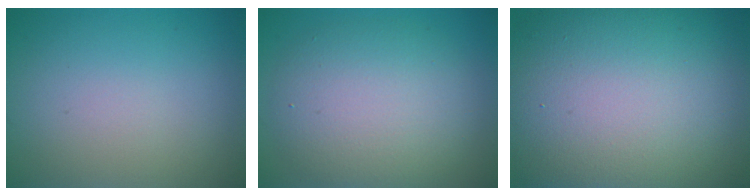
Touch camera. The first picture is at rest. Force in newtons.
{"total": 7.0, "press": 7.0, "slide": 0.5}
{"total": 18.4, "press": 18.4, "slide": 0.8}